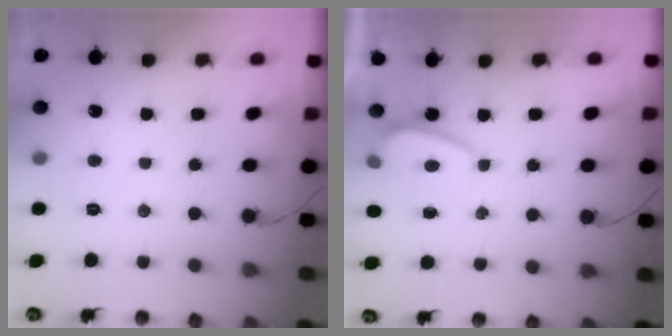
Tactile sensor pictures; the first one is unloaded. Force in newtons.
{"total": 0.6, "press": 0.3, "slide": 0.5}